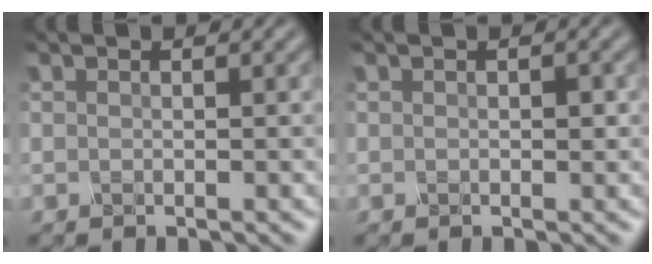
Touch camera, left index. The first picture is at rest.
{"total": 0.6, "force": [-0.1, 0.3, 0.5], "torque": [-0.006, 0.000, -0.001]}